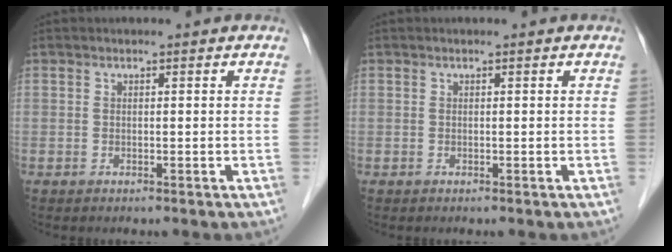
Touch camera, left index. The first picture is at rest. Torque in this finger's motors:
{"motor_torque": [0.13, 0.03, 0.01, -0.01]}